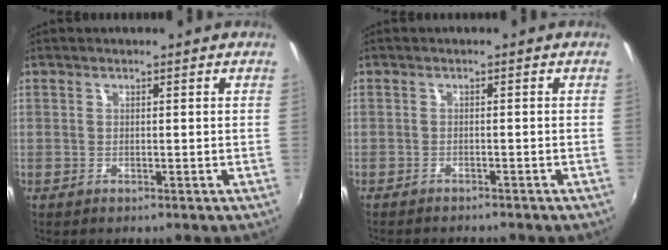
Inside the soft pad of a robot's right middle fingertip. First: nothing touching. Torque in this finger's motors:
{"motor_torque": [0.95, -1.18, 0.12, 0.06]}